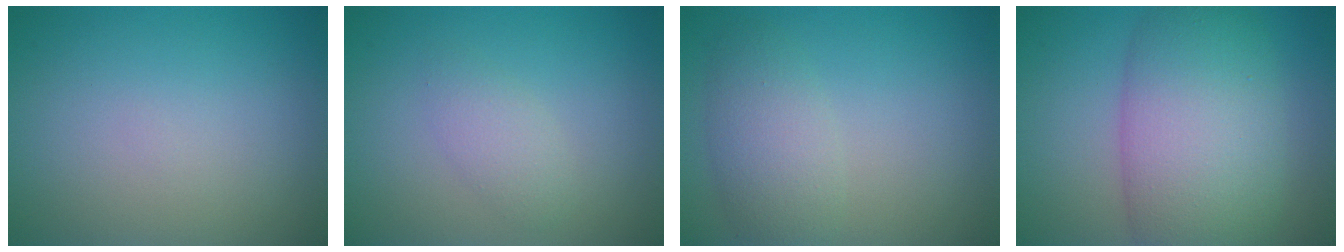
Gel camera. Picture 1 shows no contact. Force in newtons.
{"total": 1.8, "press": 1.8, "slide": 0.1}
{"total": 3.5, "press": 3.4, "slide": 0.2}
{"total": 10.0, "press": 10.0, "slide": 0.5}